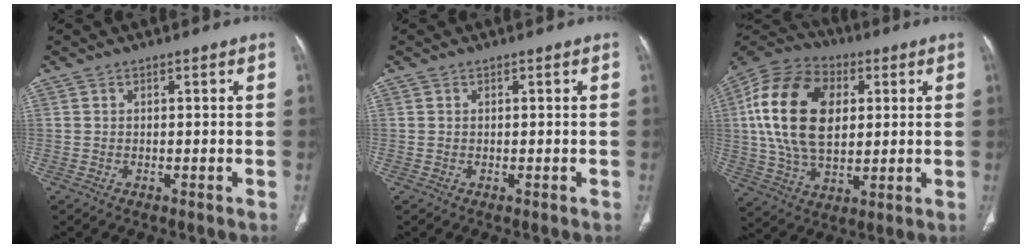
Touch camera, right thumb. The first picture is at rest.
{"total": 0.0}
{"total": 22.3, "force": [3.8, 14.2, 16.8], "torque": [-0.307, 0.004, 0.065]}